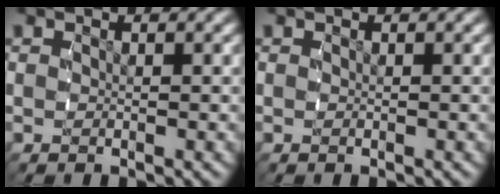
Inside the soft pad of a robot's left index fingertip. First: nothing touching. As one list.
[{"total": 0.0}]